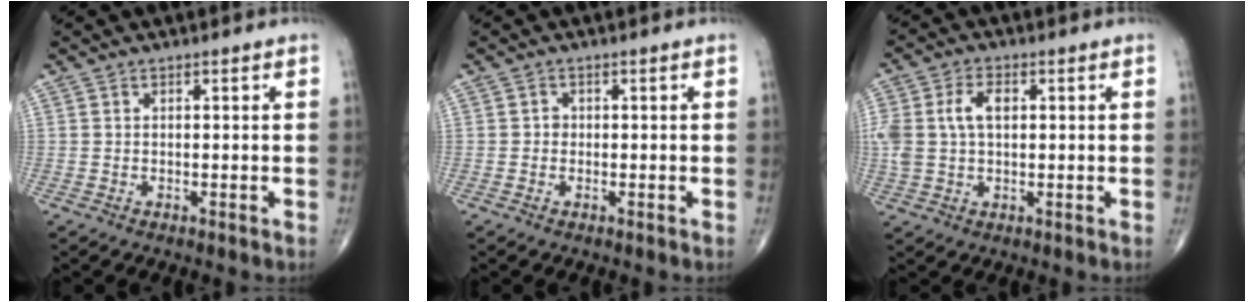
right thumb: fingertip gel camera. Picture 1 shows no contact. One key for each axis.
{"total": 0.9, "fx": -0.1, "fy": 0.8, "fz": 0.3, "tx": 0.006, "ty": 0.004, "tz": -0.004}
{"total": 7.8, "fx": 1.4, "fy": 4.8, "fz": 6.1, "tx": -0.136, "ty": 0.016, "tz": 0.030}